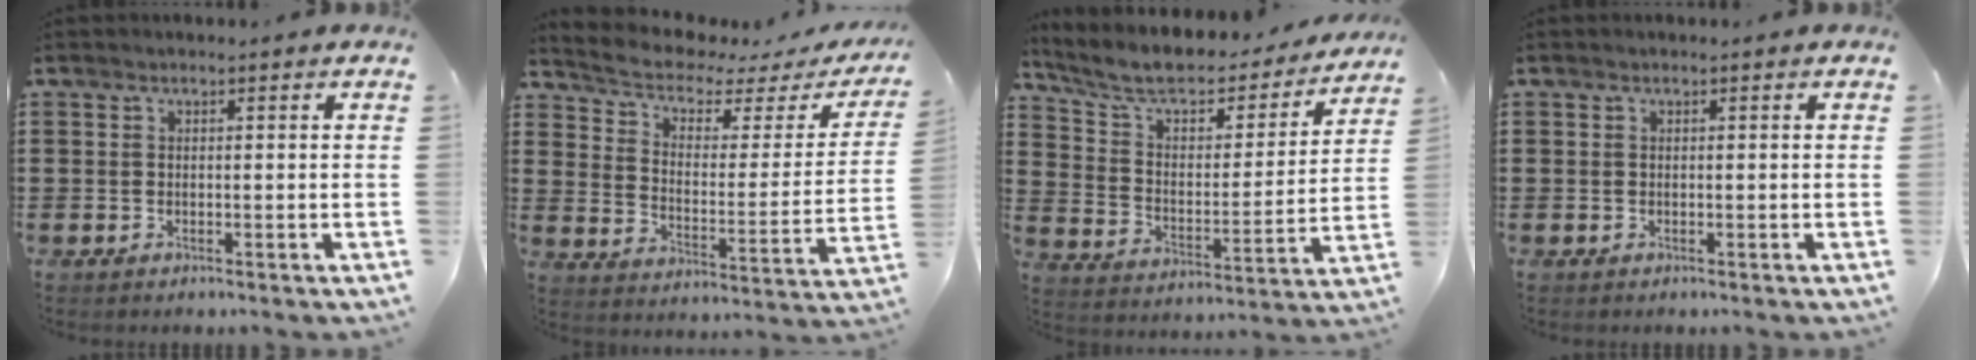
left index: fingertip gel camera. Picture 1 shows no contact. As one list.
[{"total": 4.2, "force": [3.4, 1.4, 2.1], "torque": [-0.062, -0.030, 0.052]}, {"total": 7.2, "force": [6.0, 2.2, 3.2], "torque": [-0.090, -0.040, 0.100]}, {"total": 0.0}]